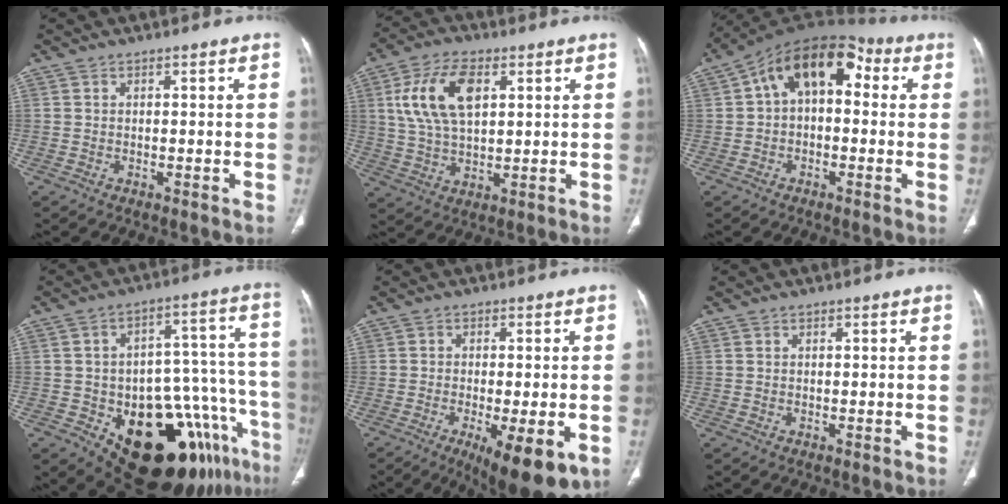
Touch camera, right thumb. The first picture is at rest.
{"total": 13.2, "force": [4.0, 7.1, 10.4], "torque": [-0.197, -0.002, 0.077]}
{"total": 13.4, "force": [2.4, 8.4, 10.1], "torque": [-0.132, 0.045, 0.023]}
{"total": 24.7, "force": [-12.7, 10.8, 18.2], "torque": [-0.162, 0.083, -0.168]}
{"total": 12.8, "force": [-5.1, 4.0, 11.0], "torque": [-0.146, -0.010, -0.066]}
{"total": 0.0}